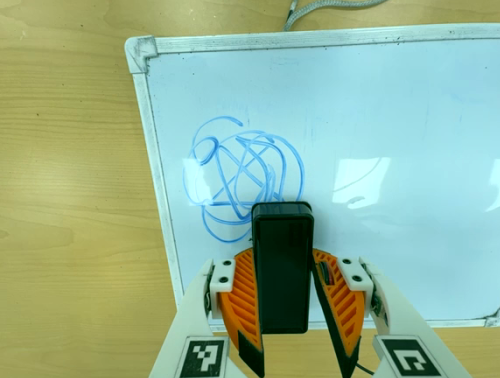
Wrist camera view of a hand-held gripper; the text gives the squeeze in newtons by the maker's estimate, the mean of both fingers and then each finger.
{"total": 5.4, "left": 5.0, "right": 5.9}